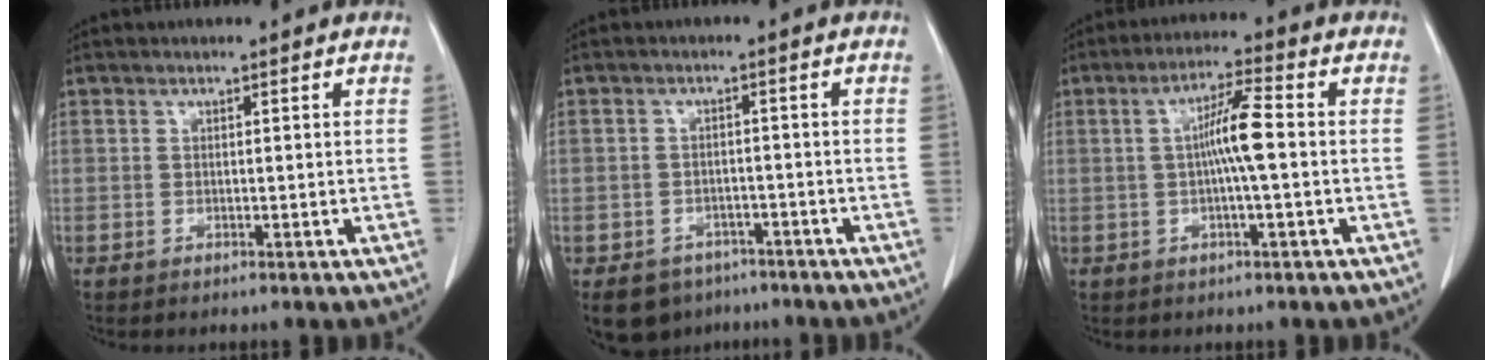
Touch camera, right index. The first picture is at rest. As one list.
[{"total": 6.3, "force": [-4.6, 4.3, 0.9], "torque": [-0.007, 0.007, -0.064]}, {"total": 6.4, "force": [-0.1, 0.1, 6.4], "torque": [-0.119, 0.009, -0.003]}]